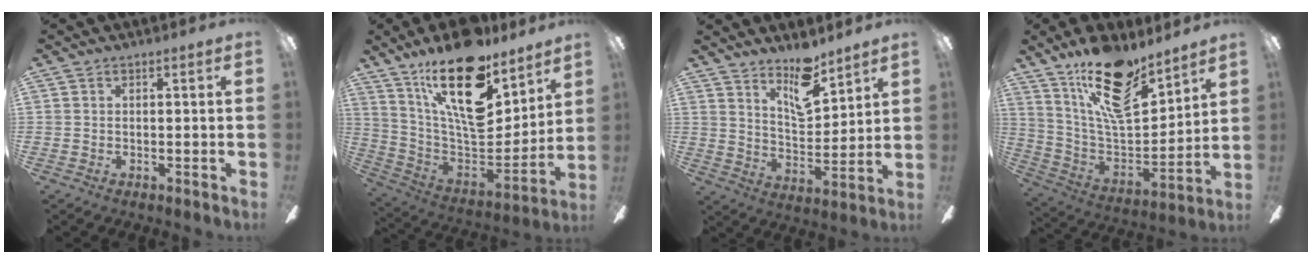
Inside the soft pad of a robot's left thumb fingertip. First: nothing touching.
{"total": 23.9, "force": [14.9, 9.6, 16.1], "torque": [-0.284, -0.101, 0.255]}
{"total": 11.5, "force": [8.8, 4.3, 6.0], "torque": [-0.084, -0.058, 0.156]}
{"total": 20.7, "force": [14.0, 8.3, 12.8], "torque": [-0.212, -0.083, 0.241]}